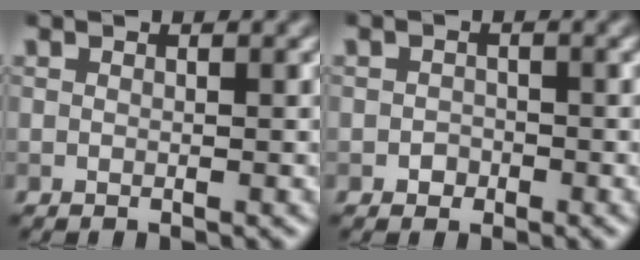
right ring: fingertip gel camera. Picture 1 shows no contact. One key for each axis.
{"total": 1.1, "fx": -0.5, "fy": 0.9, "fz": 0.2, "tx": 0.003, "ty": -0.001, "tz": -0.010}